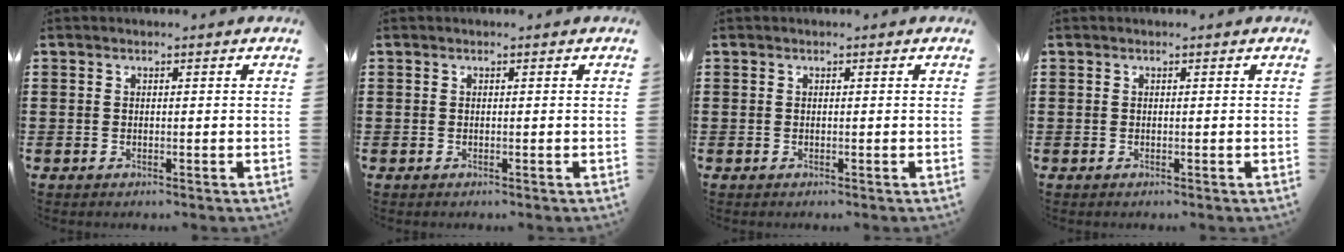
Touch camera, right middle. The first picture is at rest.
{"total": 0.0}
{"total": 0.0}
{"total": 0.0}